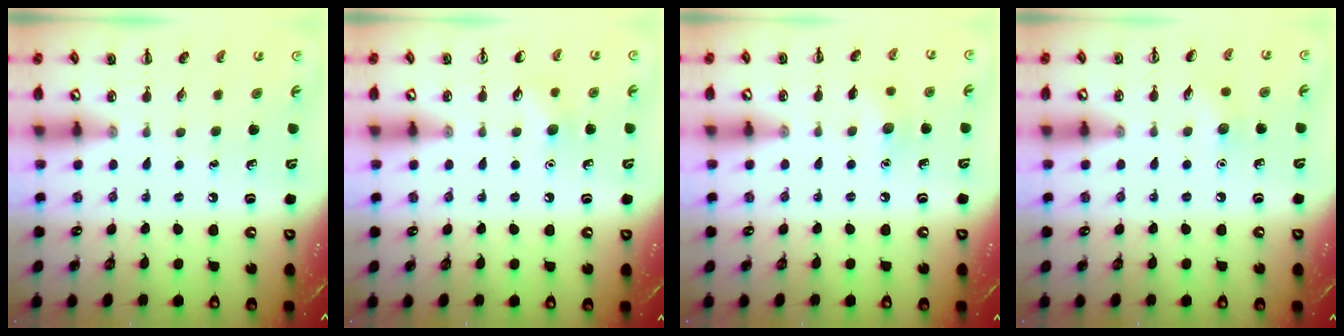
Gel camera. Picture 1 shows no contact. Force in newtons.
{"total": 5.4, "press": 5.2, "slide": 1.4}
{"total": 6.1, "press": 6.0, "slide": 1.3}
{"total": 5.6, "press": 5.4, "slide": 1.7}